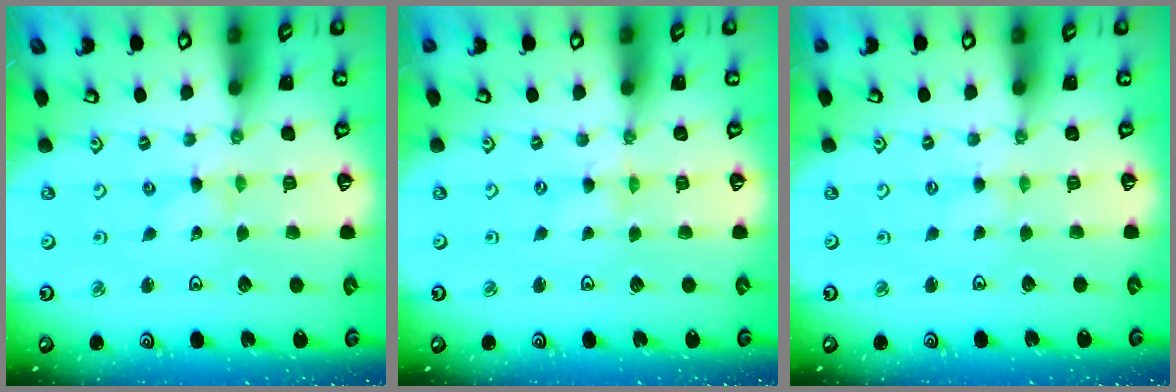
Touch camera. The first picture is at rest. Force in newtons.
{"total": 0.0}
{"total": 1.0, "press": 1.0, "slide": 0.3}